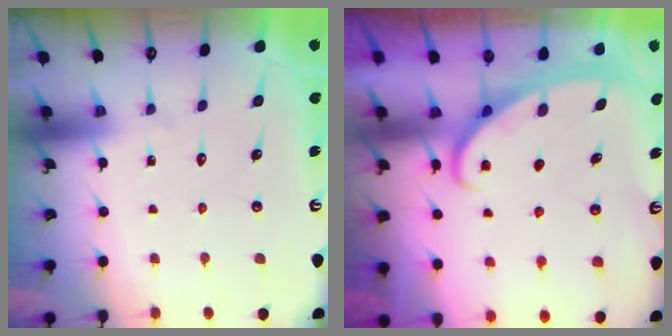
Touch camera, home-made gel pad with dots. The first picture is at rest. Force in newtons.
{"total": 2.8, "press": 2.8, "slide": 0.4}